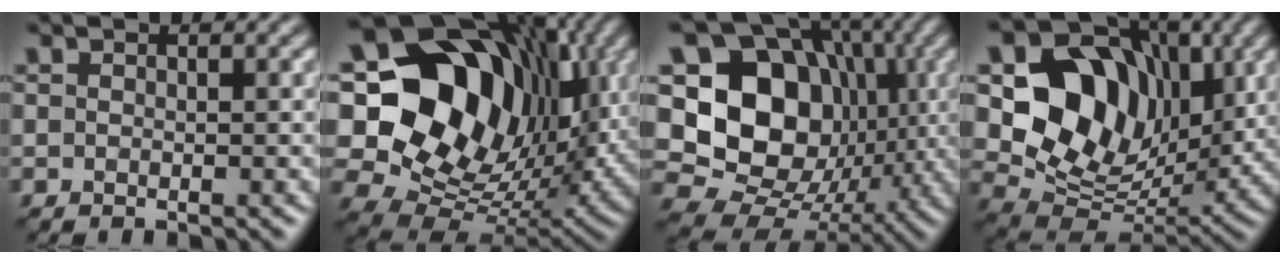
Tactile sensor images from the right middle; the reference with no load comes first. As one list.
[{"total": 16.3, "force": [4.7, 11.8, 10.2], "torque": [-0.201, 0.020, 0.085]}, {"total": 16.7, "force": [1.2, 13.7, 9.5], "torque": [-0.183, 0.015, 0.020]}, {"total": 10.6, "force": [2.7, 8.1, 6.3], "torque": [-0.112, -0.014, 0.043]}]